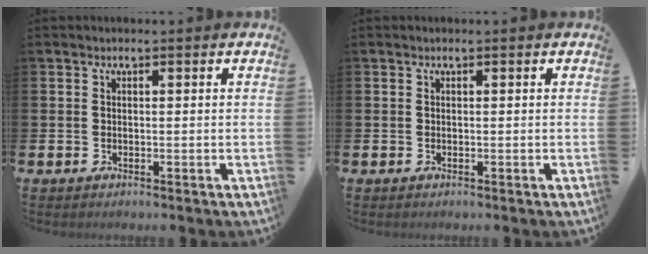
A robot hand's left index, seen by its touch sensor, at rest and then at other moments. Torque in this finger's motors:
{"motor_torque": [0.00, 0.00, 0.00, 0.00]}